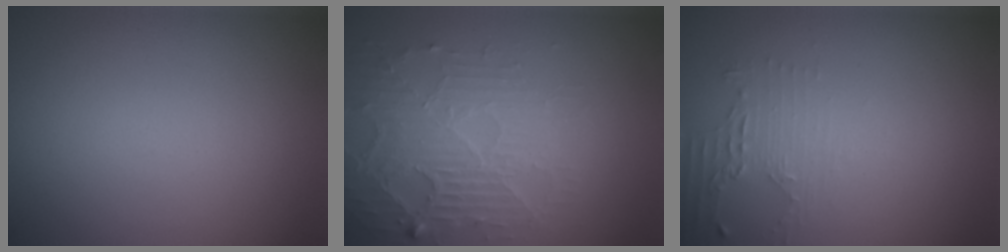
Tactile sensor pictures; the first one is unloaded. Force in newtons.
{"total": 3.9, "press": 3.5, "slide": 1.6}
{"total": 2.2, "press": 1.6, "slide": 1.5}